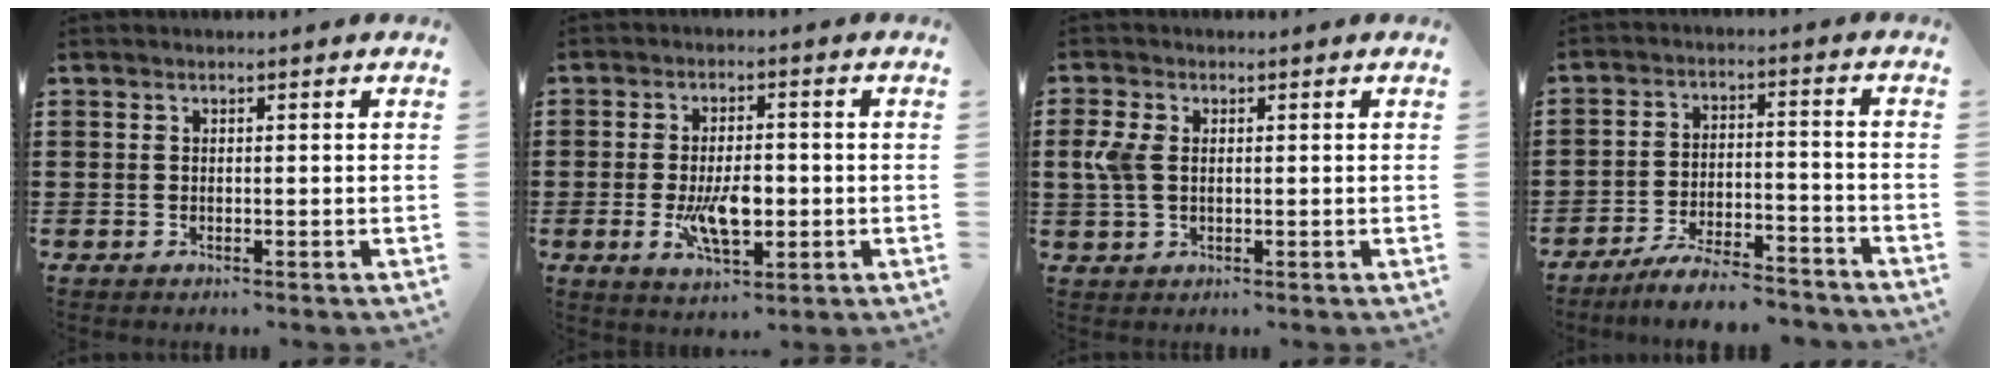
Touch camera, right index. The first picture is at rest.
{"total": 7.3, "force": [-1.3, 3.2, 6.5], "torque": [-0.121, -0.005, -0.025]}
{"total": 4.0, "force": [0.3, 2.6, 3.1], "torque": [-0.088, 0.000, -0.001]}
{"total": 6.6, "force": [-6.2, 0.5, 2.2], "torque": [-0.045, 0.005, -0.118]}